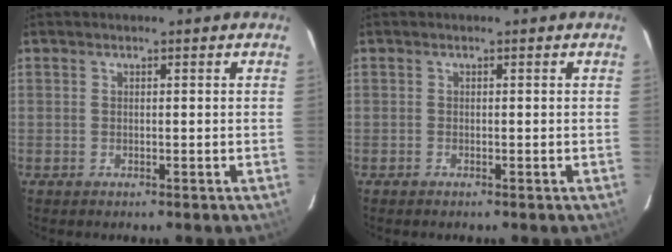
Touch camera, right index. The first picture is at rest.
{"total": 0.0}